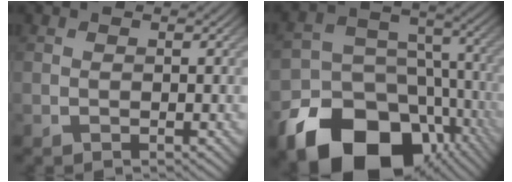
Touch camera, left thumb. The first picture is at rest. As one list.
[{"total": 21.9, "force": [-11.7, 15.6, 9.9], "torque": [-0.205, -0.061, -0.166]}]